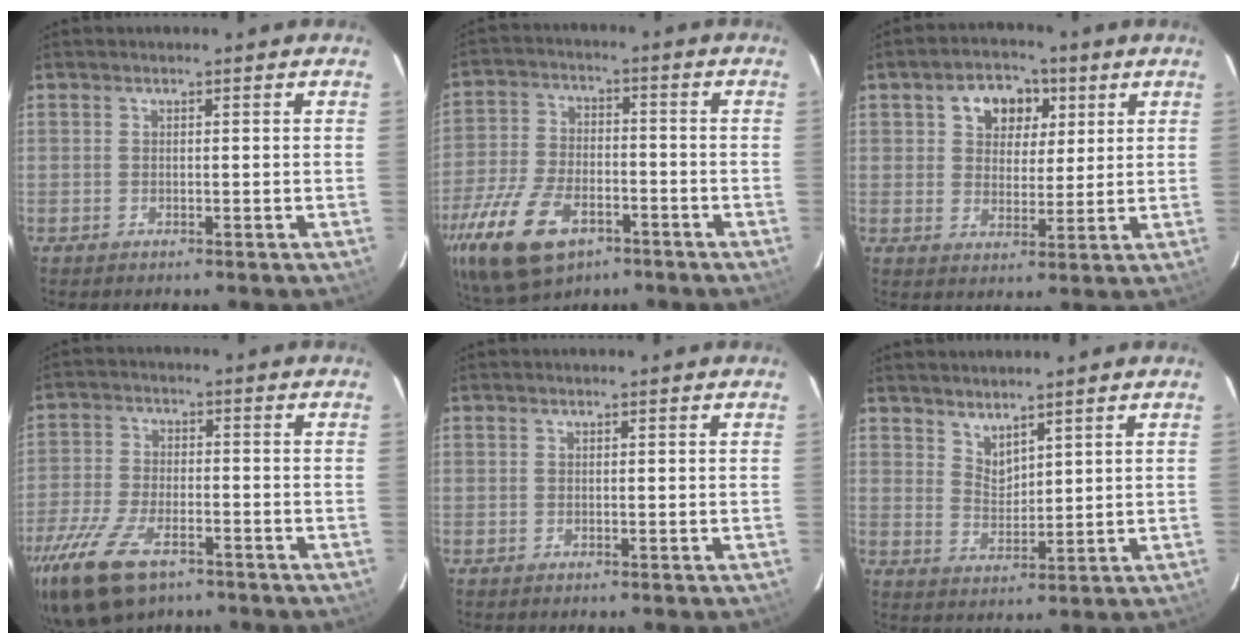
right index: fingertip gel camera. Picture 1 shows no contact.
{"total": 20.7, "force": [-11.4, 11.2, 13.1], "torque": [-0.310, -0.037, -0.198]}
{"total": 8.5, "force": [3.5, 6.4, 4.4], "torque": [-0.078, 0.020, 0.058]}
{"total": 14.6, "force": [-9.4, 6.8, 8.9], "torque": [-0.213, -0.032, -0.178]}
{"total": 0.0}
{"total": 4.1, "force": [3.6, 1.4, 1.4], "torque": [-0.021, -0.006, 0.068]}